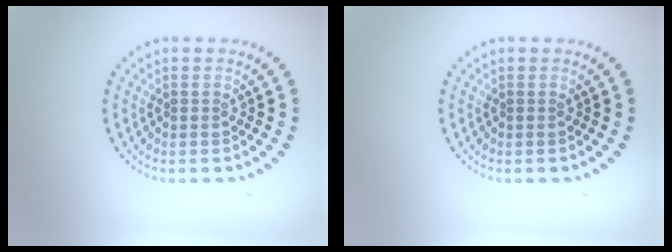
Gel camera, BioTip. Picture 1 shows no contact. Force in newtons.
{"total": 0.0}